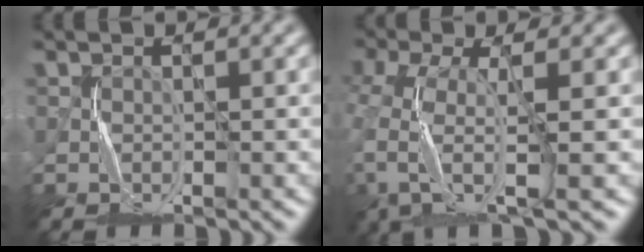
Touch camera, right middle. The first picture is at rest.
{"total": 6.9, "force": [-3.2, 2.1, 5.8], "torque": [-0.135, -0.006, -0.073]}